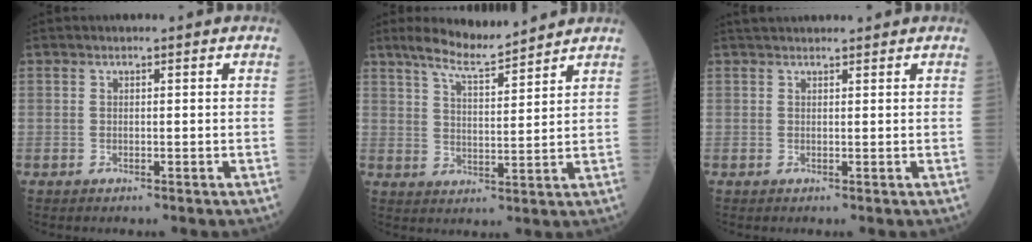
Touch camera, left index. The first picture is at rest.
{"total": 7.6, "force": [6.9, 0.4, 3.2], "torque": [-0.064, 0.004, 0.124]}
{"total": 4.4, "force": [4.0, 0.9, 1.4], "torque": [-0.013, 0.034, 0.060]}